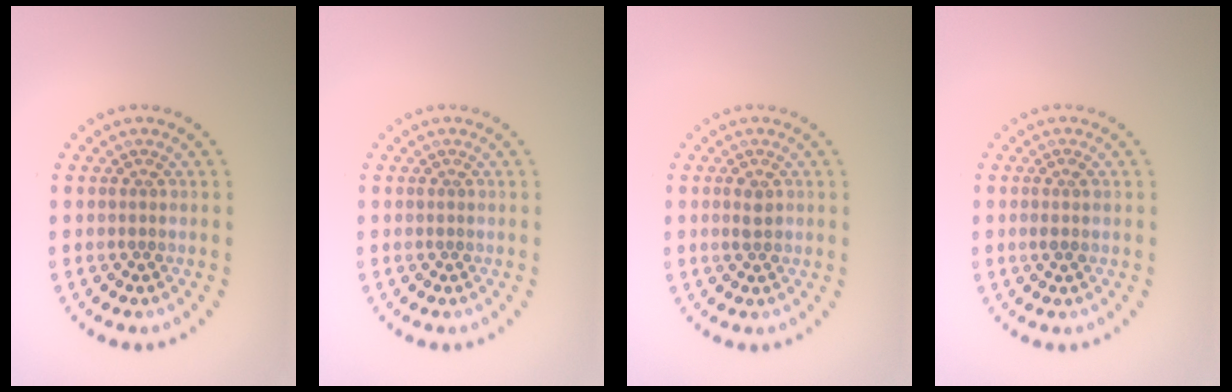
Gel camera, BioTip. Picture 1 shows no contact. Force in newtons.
{"total": 0.0}
{"total": 1.2, "press": 1.2, "slide": 0.1}
{"total": 0.9, "press": 0.9, "slide": 0.3}